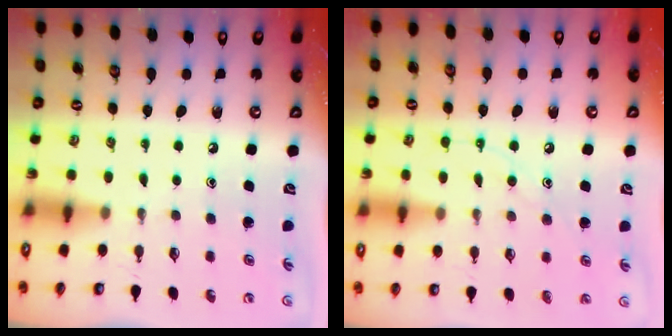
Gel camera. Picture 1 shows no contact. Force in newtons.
{"total": 7.8, "press": 7.8, "slide": 0.7}